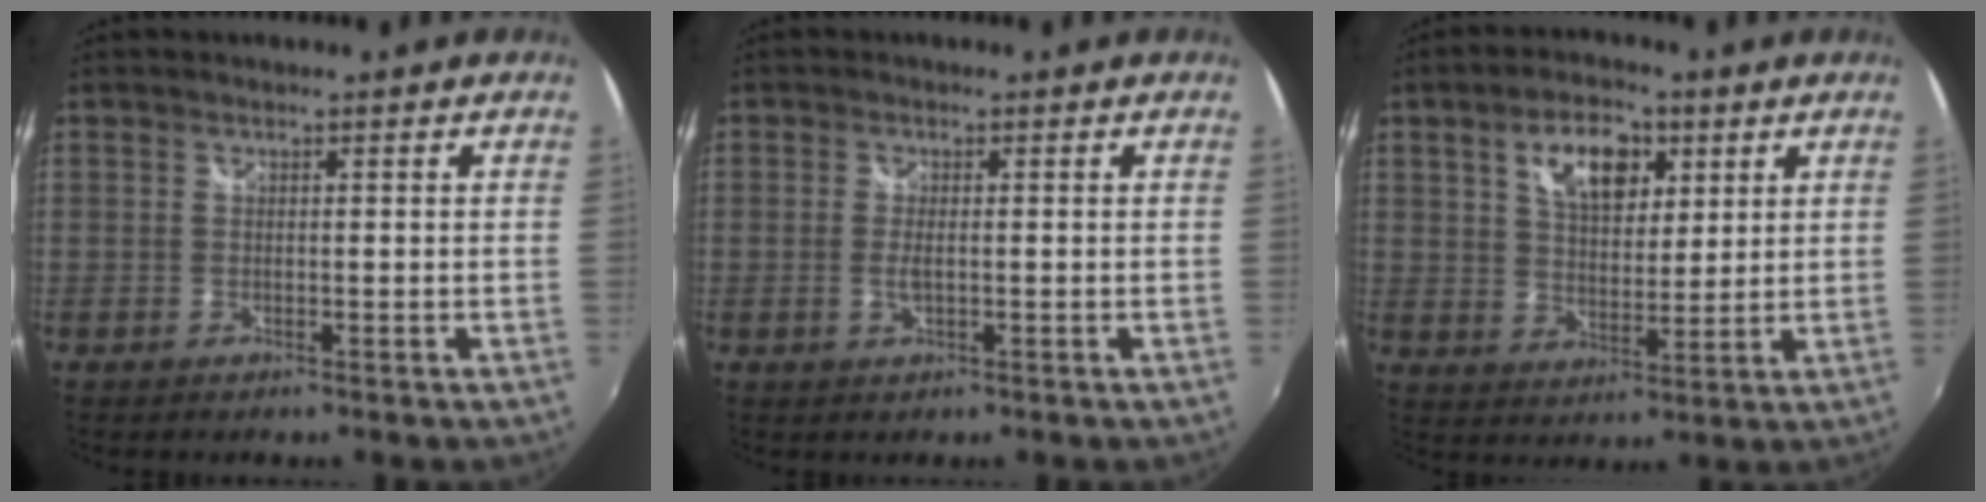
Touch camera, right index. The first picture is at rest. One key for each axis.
{"total": 2.2, "fx": -0.5, "fy": 0.7, "fz": 2.0, "tx": -0.041, "ty": -0.003, "tz": -0.007}
{"total": 10.2, "fx": 4.5, "fy": 5.6, "fz": 7.3, "tx": -0.121, "ty": 0.019, "tz": 0.076}